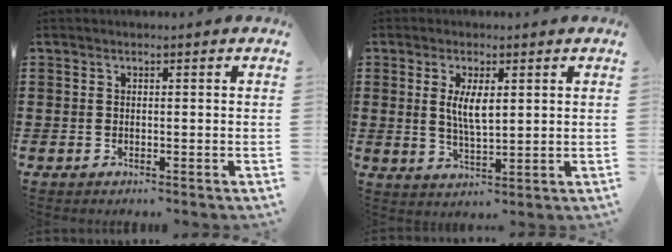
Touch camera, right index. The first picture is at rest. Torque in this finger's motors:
{"motor_torque": [0.19, 0.10, 0.51, 0.08]}